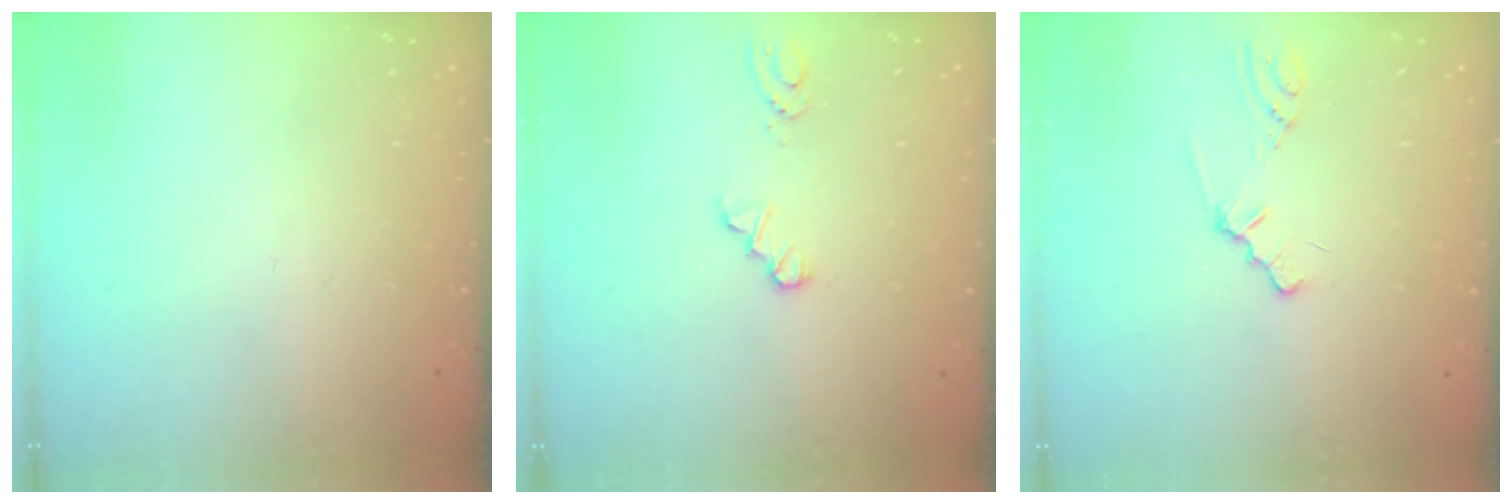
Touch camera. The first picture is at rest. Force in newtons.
{"total": 1.3, "press": 1.3, "slide": 0.2}
{"total": 0.9, "press": 0.9, "slide": 0.2}